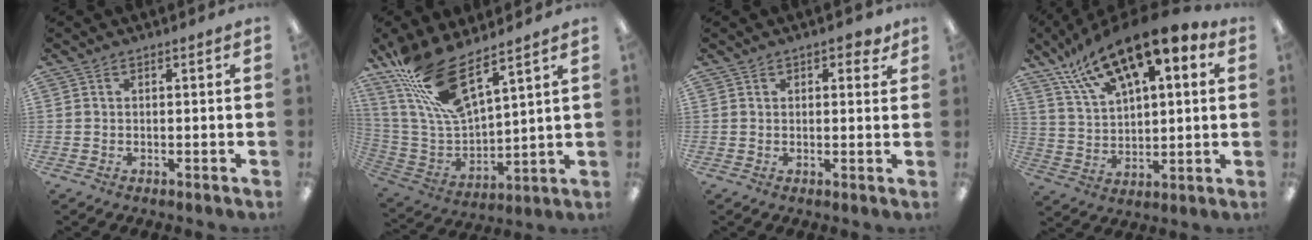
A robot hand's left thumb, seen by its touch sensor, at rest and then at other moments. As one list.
[{"total": 17.8, "force": [12.9, 5.7, 11.0], "torque": [-0.251, -0.074, 0.232]}, {"total": 2.6, "force": [1.7, 1.3, 1.4], "torque": [-0.013, -0.001, 0.027]}, {"total": 17.9, "force": [12.5, 6.7, 11.0], "torque": [-0.208, -0.070, 0.223]}]